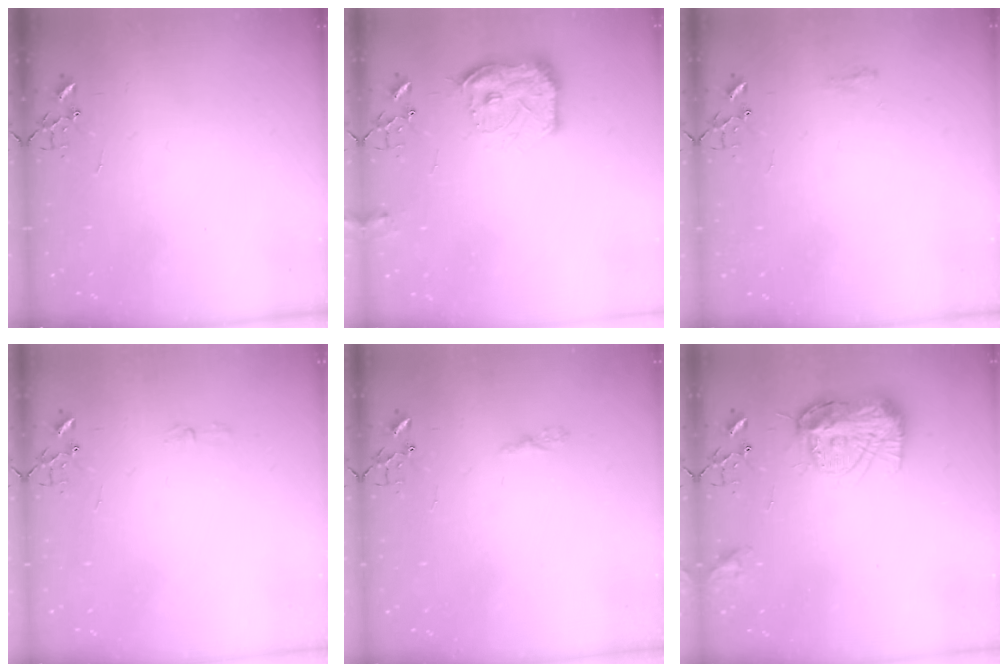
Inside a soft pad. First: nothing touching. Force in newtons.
{"total": 13.9, "press": 13.9, "slide": 0.8}
{"total": 6.8, "press": 6.8, "slide": 0.9}
{"total": 2.9, "press": 2.9, "slide": 0.5}
{"total": 3.9, "press": 3.9, "slide": 0.5}
{"total": 14.7, "press": 14.6, "slide": 1.5}